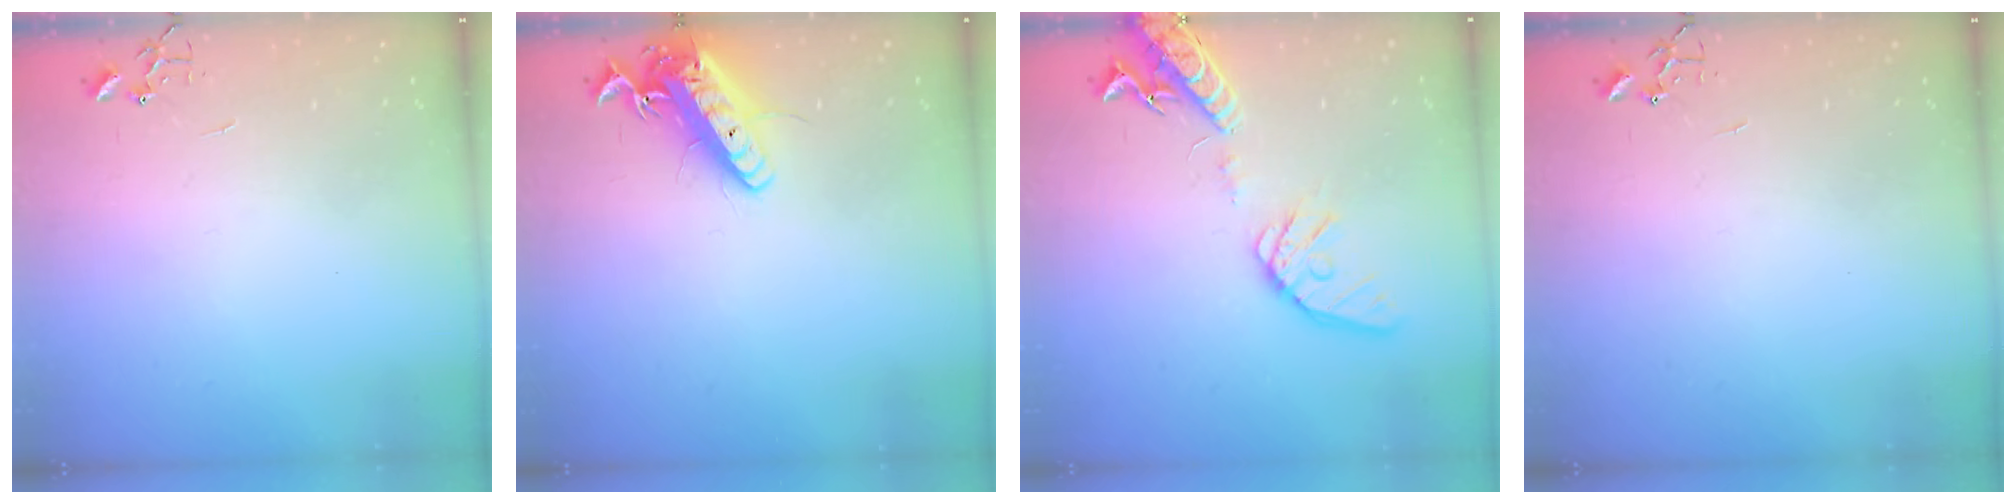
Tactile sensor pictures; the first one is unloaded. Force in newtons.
{"total": 16.0, "press": 15.7, "slide": 3.1}
{"total": 16.0, "press": 15.8, "slide": 2.5}
{"total": 0.0}